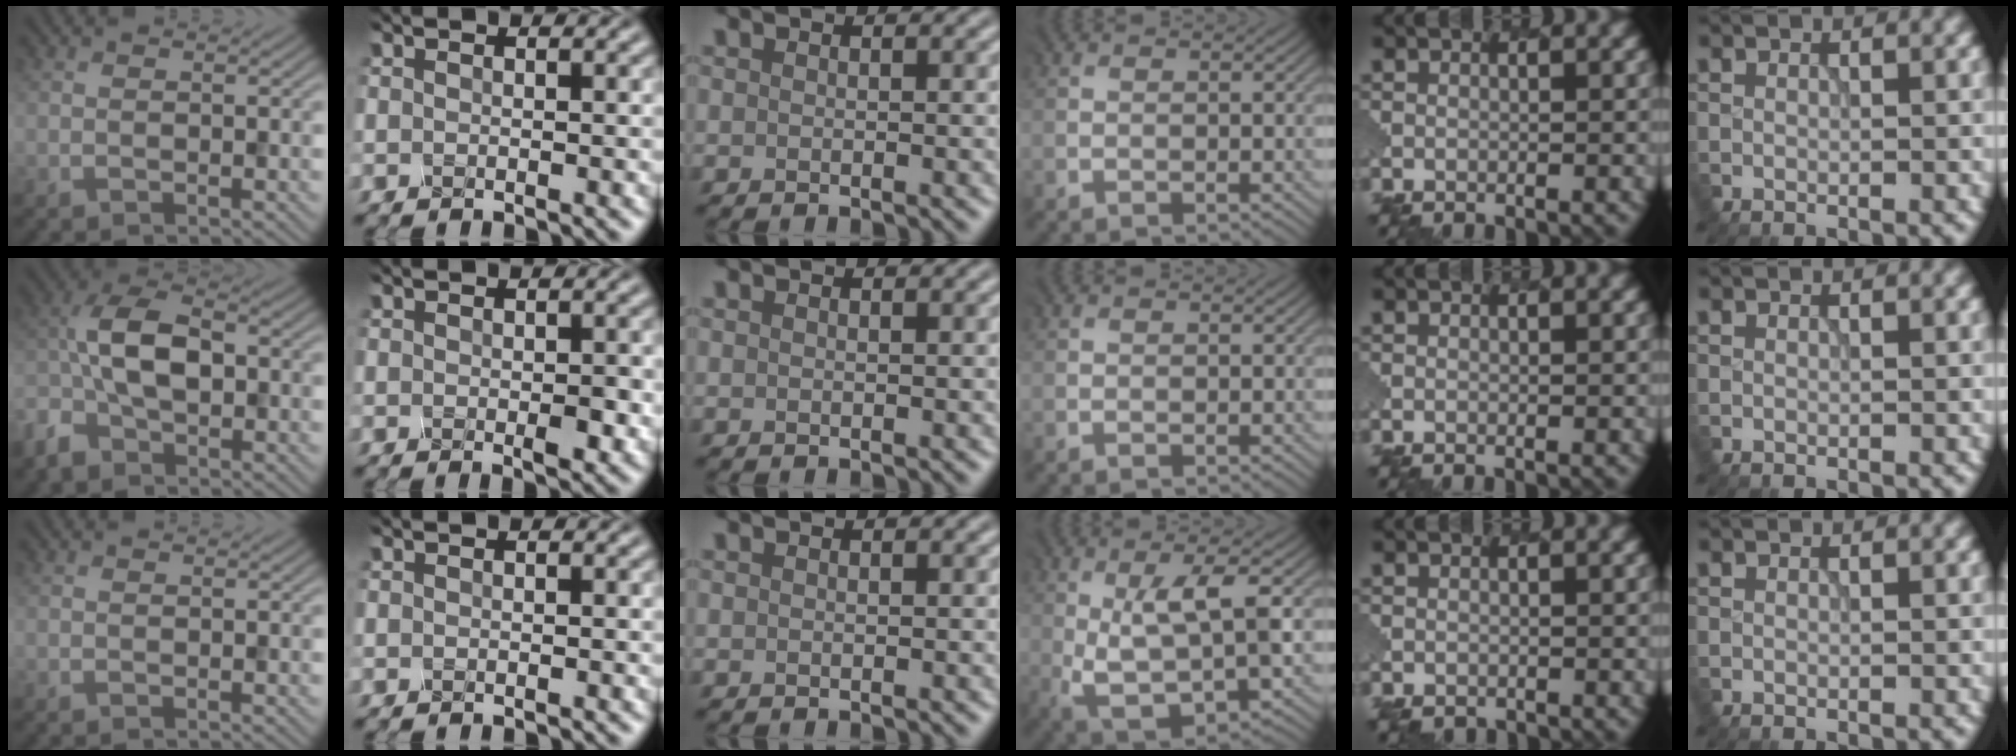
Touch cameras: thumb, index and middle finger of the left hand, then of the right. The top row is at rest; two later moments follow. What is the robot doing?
{"motion": "dispense", "object": "pipette"}